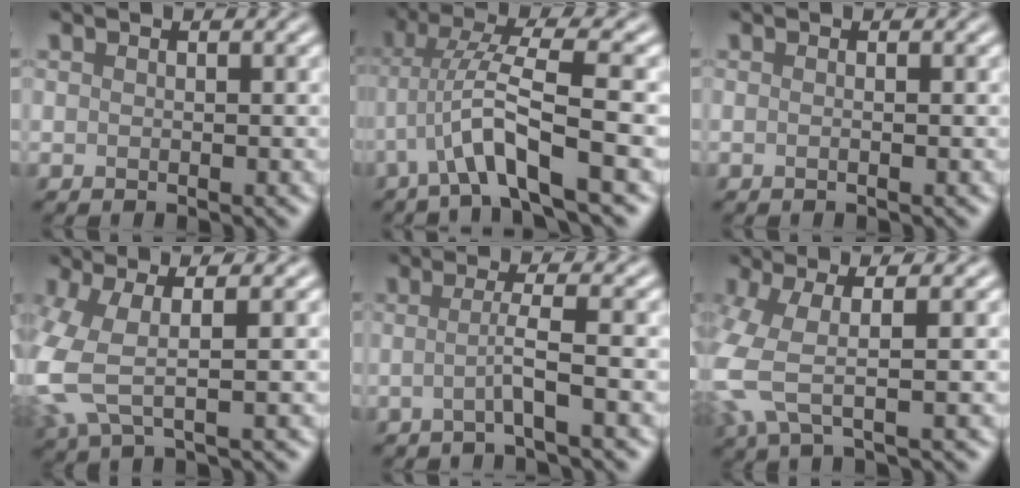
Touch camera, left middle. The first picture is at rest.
{"total": 5.5, "force": [-1.8, 0.5, 5.2], "torque": [-0.104, 0.016, -0.037]}
{"total": 0.8, "force": [-0.1, 0.3, 0.7], "torque": [-0.010, -0.008, -0.009]}
{"total": 5.6, "force": [-0.1, 2.2, 5.2], "torque": [-0.147, -0.001, -0.006]}
{"total": 2.6, "force": [-0.6, 0.3, 2.6], "torque": [-0.046, -0.004, -0.021]}
{"total": 5.0, "force": [-0.3, 1.5, 4.8], "torque": [-0.133, -0.005, -0.013]}